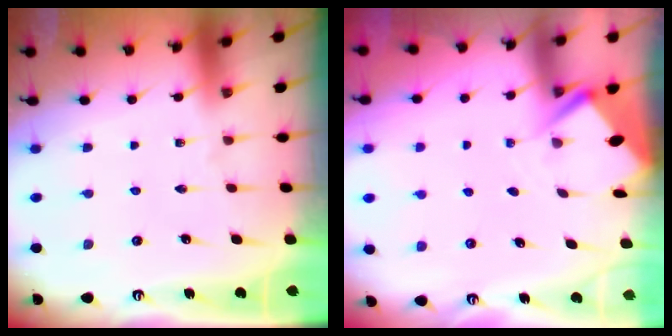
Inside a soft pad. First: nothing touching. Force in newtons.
{"total": 2.8, "press": 2.8, "slide": 0.4}